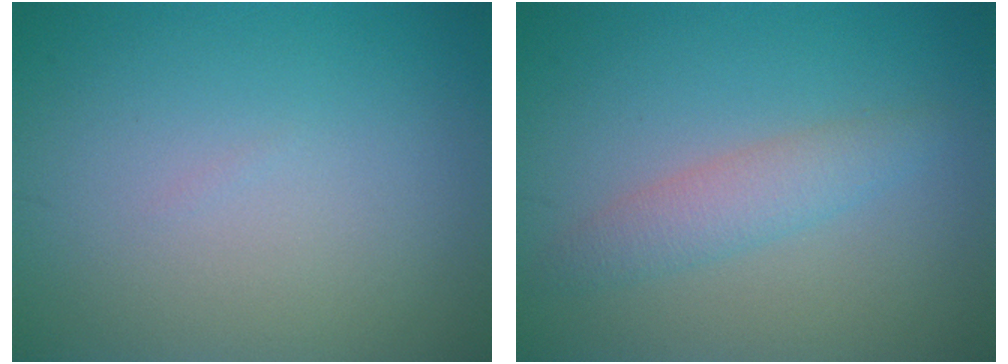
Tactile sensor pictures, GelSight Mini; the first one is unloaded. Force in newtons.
{"total": 2.4, "press": 2.4, "slide": 0.0}